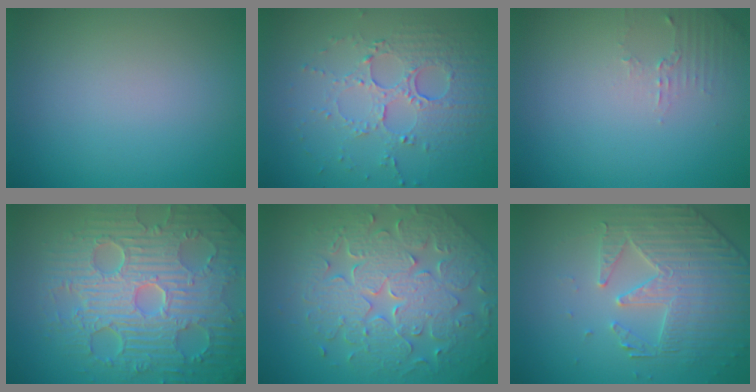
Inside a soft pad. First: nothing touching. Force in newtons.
{"total": 5.5, "press": 3.7, "slide": 4.1}
{"total": 1.4, "press": 1.4, "slide": 0.4}
{"total": 10.8, "press": 7.1, "slide": 8.1}
{"total": 8.9, "press": 6.5, "slide": 6.1}
{"total": 4.2, "press": 3.9, "slide": 1.6}